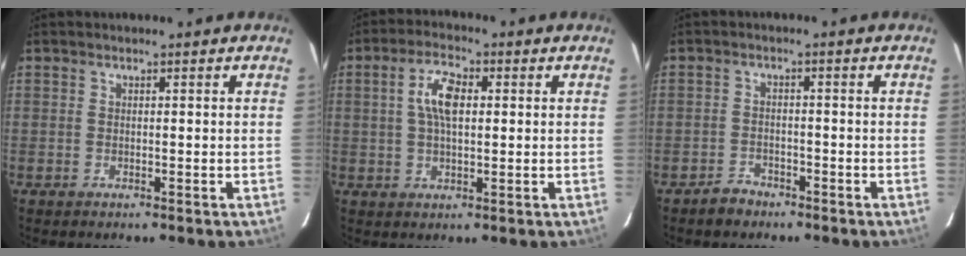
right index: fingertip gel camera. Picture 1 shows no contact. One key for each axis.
{"total": 6.5, "fx": 1.2, "fy": 2.9, "fz": 5.7, "tx": -0.107, "ty": 0.013, "tz": 0.023}
{"total": 3.5, "fx": -2.7, "fy": 2.2, "fz": 0.4, "tx": -0.013, "ty": 0.012, "tz": -0.043}